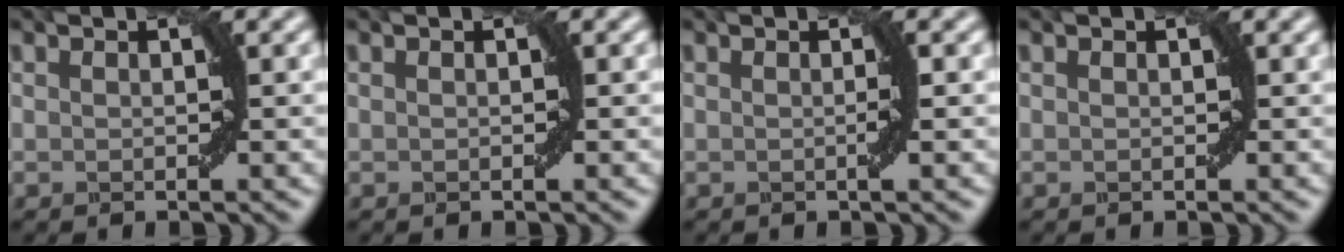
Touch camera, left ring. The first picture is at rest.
{"total": 0.0}
{"total": 0.9, "force": [-0.1, -0.1, 0.9], "torque": [-0.017, 0.000, -0.003]}
{"total": 0.0}